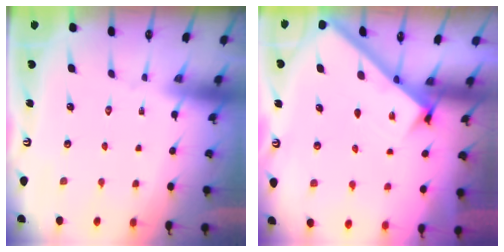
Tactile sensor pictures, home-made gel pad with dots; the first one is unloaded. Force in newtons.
{"total": 2.3, "press": 2.3, "slide": 0.3}